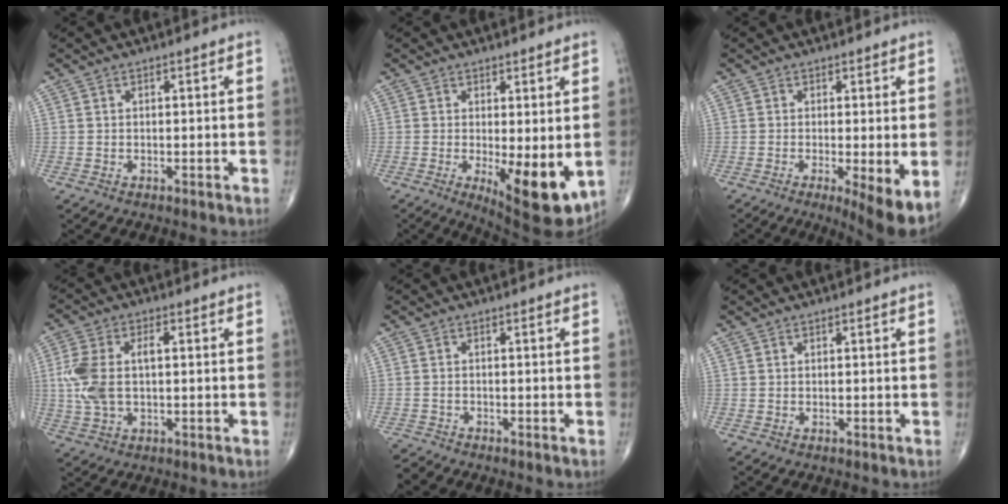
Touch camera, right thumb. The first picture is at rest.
{"total": 10.6, "force": [-1.7, 3.7, 9.8], "torque": [-0.133, -0.027, -0.015]}
{"total": 7.1, "force": [-1.6, 1.7, 6.8], "torque": [-0.105, -0.023, -0.025]}
{"total": 9.6, "force": [0.4, 5.1, 8.1], "torque": [-0.193, 0.016, 0.010]}
{"total": 1.9, "force": [-1.9, 0.1, -0.5], "torque": [0.003, -0.008, -0.039]}
{"total": 0.0}